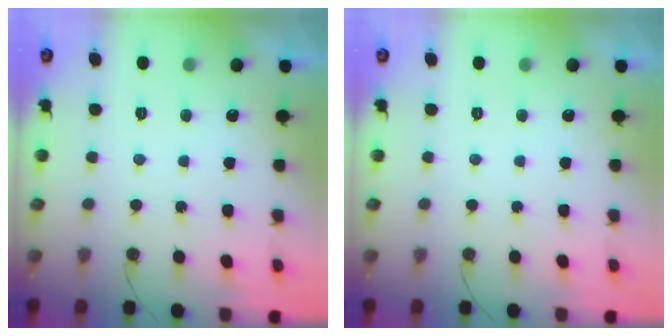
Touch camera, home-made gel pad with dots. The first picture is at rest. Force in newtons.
{"total": 0.0}